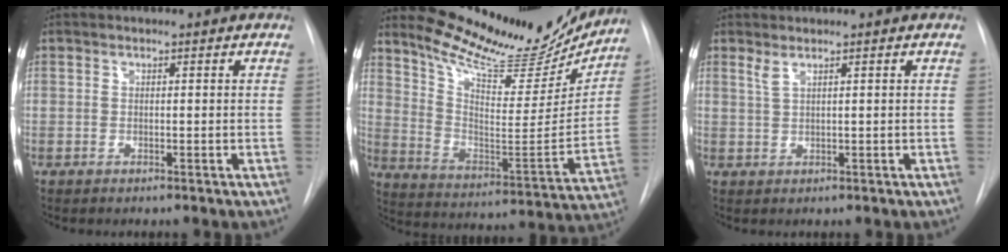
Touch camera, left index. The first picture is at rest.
{"total": 21.4, "force": [19.4, 5.0, 7.4], "torque": [-0.115, -0.058, 0.280]}
{"total": 1.4, "force": [1.0, 0.0, 1.0], "torque": [-0.028, 0.001, 0.022]}